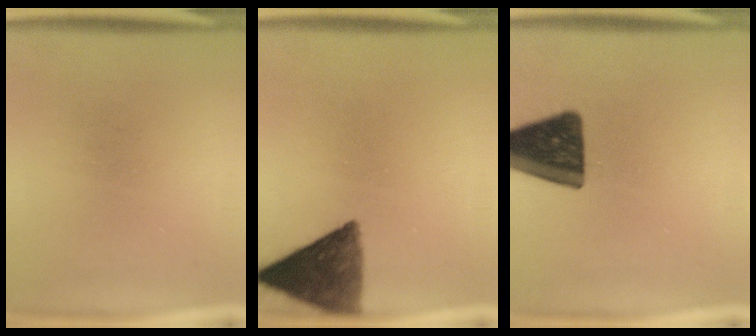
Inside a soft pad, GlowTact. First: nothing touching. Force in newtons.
{"total": 10.7}
{"total": 14.9}